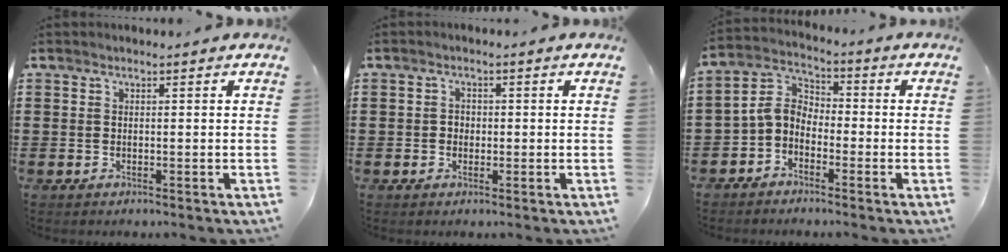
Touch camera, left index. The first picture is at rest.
{"total": 1.3, "force": [-0.2, 1.2, 0.5], "torque": [-0.013, 0.005, -0.006]}
{"total": 4.6, "force": [-1.7, 3.5, 2.5], "torque": [-0.084, -0.003, -0.048]}